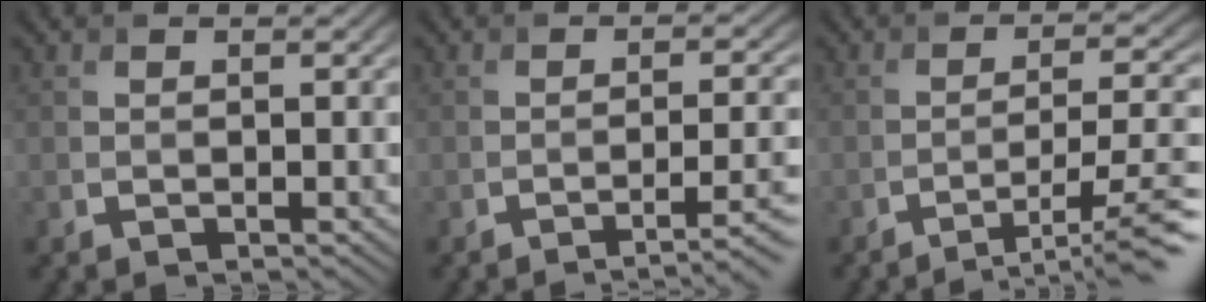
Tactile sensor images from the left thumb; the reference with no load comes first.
{"total": 5.4, "force": [-2.8, 1.3, 4.4], "torque": [-0.060, -0.002, -0.040]}
{"total": 8.6, "force": [-5.4, 1.6, 6.4], "torque": [-0.103, 0.003, -0.080]}